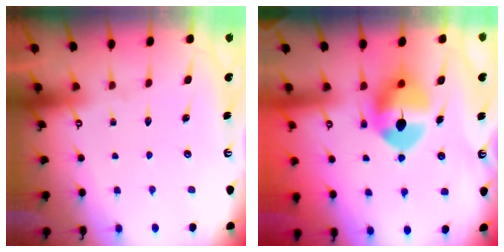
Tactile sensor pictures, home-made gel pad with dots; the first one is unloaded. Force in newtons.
{"total": 9.7, "press": 9.5, "slide": 1.9}